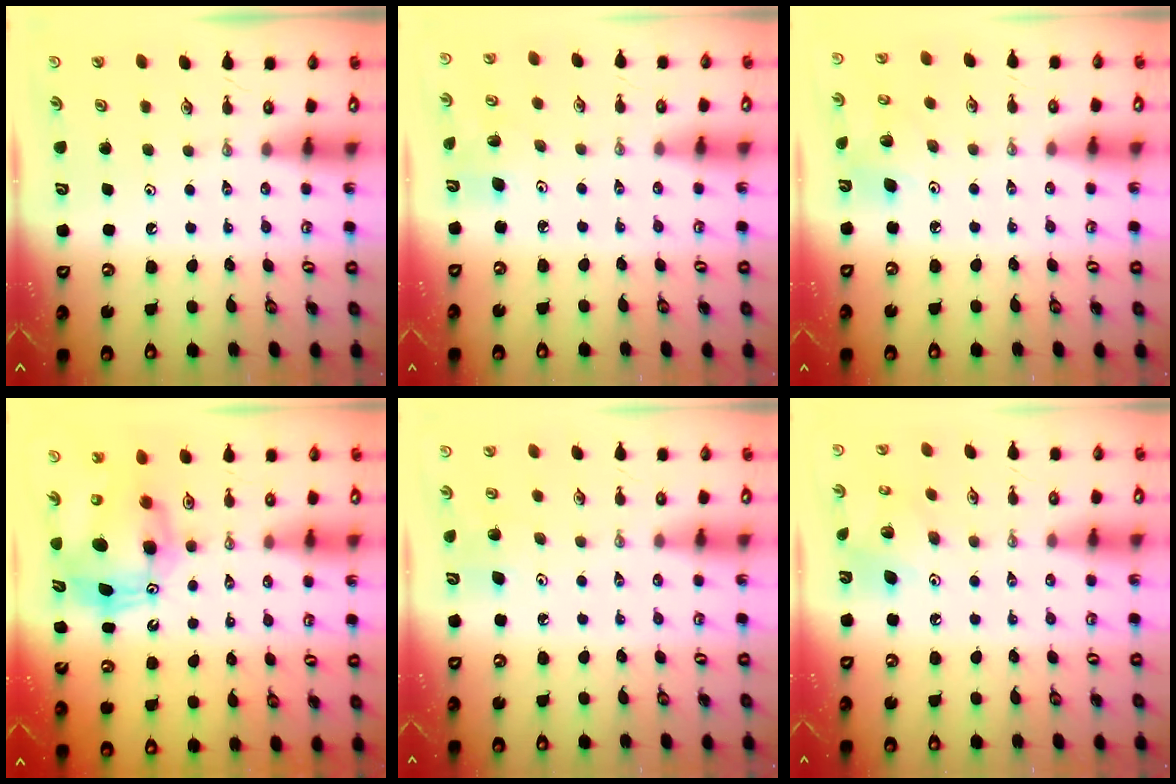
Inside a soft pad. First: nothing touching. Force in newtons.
{"total": 4.3, "press": 4.1, "slide": 1.2}
{"total": 5.8, "press": 5.6, "slide": 1.6}
{"total": 11.1, "press": 10.9, "slide": 2.0}
{"total": 5.6, "press": 5.3, "slide": 2.0}
{"total": 8.6, "press": 8.5, "slide": 0.6}